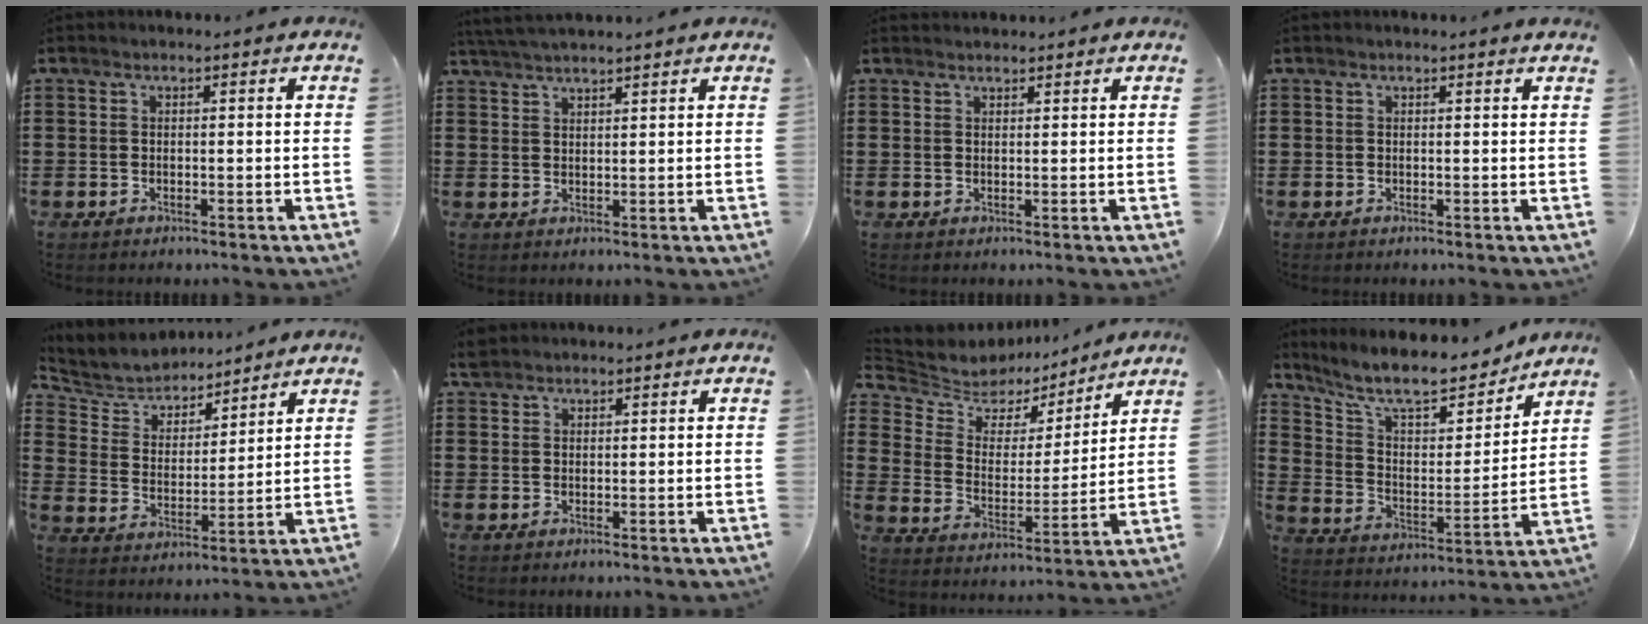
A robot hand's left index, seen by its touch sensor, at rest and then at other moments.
{"total": 3.0, "force": [2.8, -0.1, 0.8], "torque": [-0.024, -0.002, 0.055]}
{"total": 1.1, "force": [1.1, 0.2, 0.0], "torque": [-0.002, 0.000, 0.022]}
{"total": 0.6, "force": [0.4, -0.1, 0.3], "torque": [-0.007, -0.003, 0.009]}
{"total": 5.4, "force": [5.2, 1.4, 0.1], "torque": [-0.038, -0.031, 0.088]}
{"total": 1.9, "force": [1.7, 0.6, 0.4], "torque": [-0.012, 0.003, 0.035]}
{"total": 5.8, "force": [5.0, 2.9, 0.7], "torque": [-0.055, -0.034, 0.085]}
{"total": 10.7, "force": [9.2, 2.4, 5.1], "torque": [-0.129, -0.052, 0.157]}